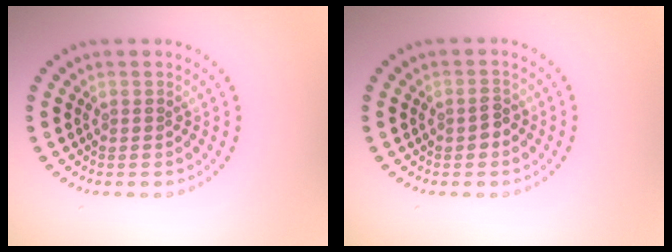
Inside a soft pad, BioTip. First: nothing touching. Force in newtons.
{"total": 1.2, "press": 1.2, "slide": 0.2}